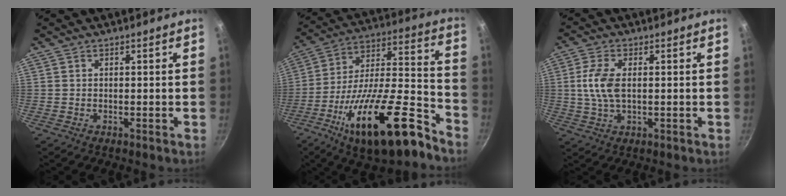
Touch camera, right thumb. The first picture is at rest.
{"total": 26.0, "force": [-14.9, 8.3, 19.5], "torque": [-0.280, 0.079, -0.248]}
{"total": 7.1, "force": [0.6, 3.7, 6.0], "torque": [-0.127, 0.004, 0.010]}